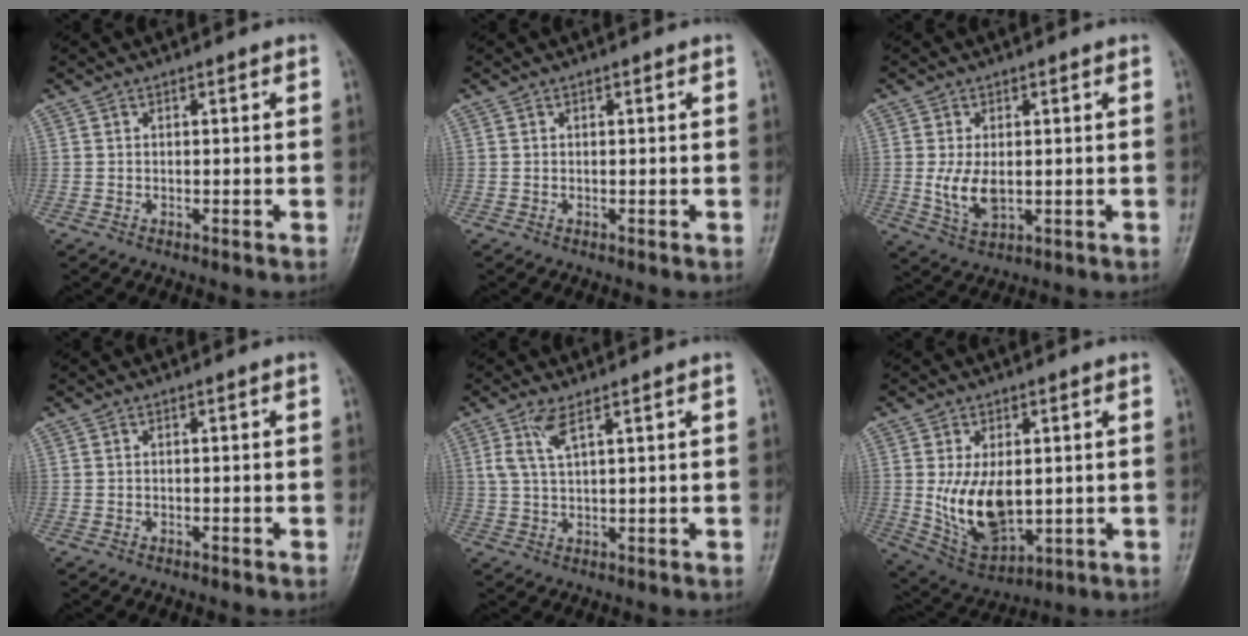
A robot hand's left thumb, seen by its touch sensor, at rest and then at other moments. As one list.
[{"total": 0.0}, {"total": 6.0, "force": [-0.2, 3.4, 5.0], "torque": [-0.093, -0.015, 0.005]}, {"total": 0.0}, {"total": 4.0, "force": [2.1, 0.6, 3.4], "torque": [-0.083, -0.003, 0.051]}, {"total": 11.9, "force": [0.0, 6.8, 9.7], "torque": [-0.156, -0.017, 0.022]}]